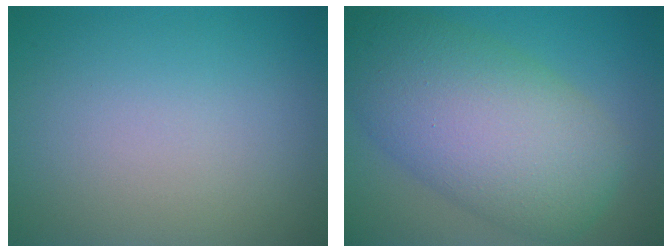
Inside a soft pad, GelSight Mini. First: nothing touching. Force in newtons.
{"total": 10.7, "press": 10.7, "slide": 0.3}